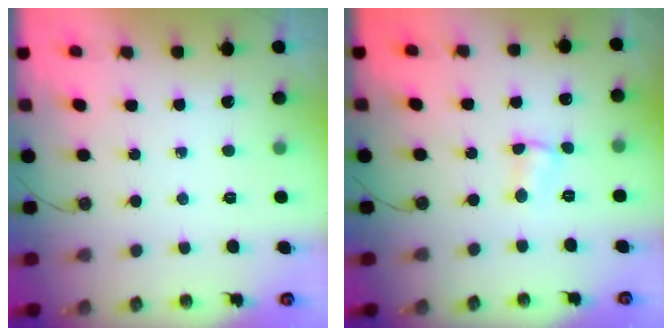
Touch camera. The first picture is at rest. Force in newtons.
{"total": 1.9, "press": 1.9, "slide": 0.3}